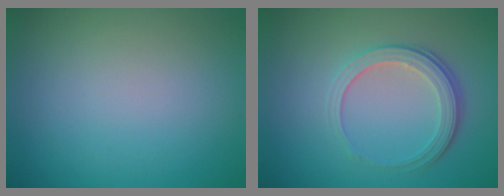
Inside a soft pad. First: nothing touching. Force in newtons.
{"total": 3.9, "press": 2.8, "slide": 2.8}